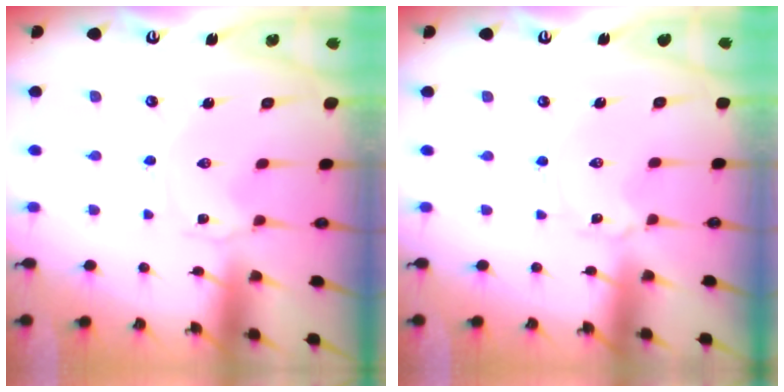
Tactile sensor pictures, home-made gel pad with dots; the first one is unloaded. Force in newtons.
{"total": 0.9, "press": 0.9, "slide": 0.1}